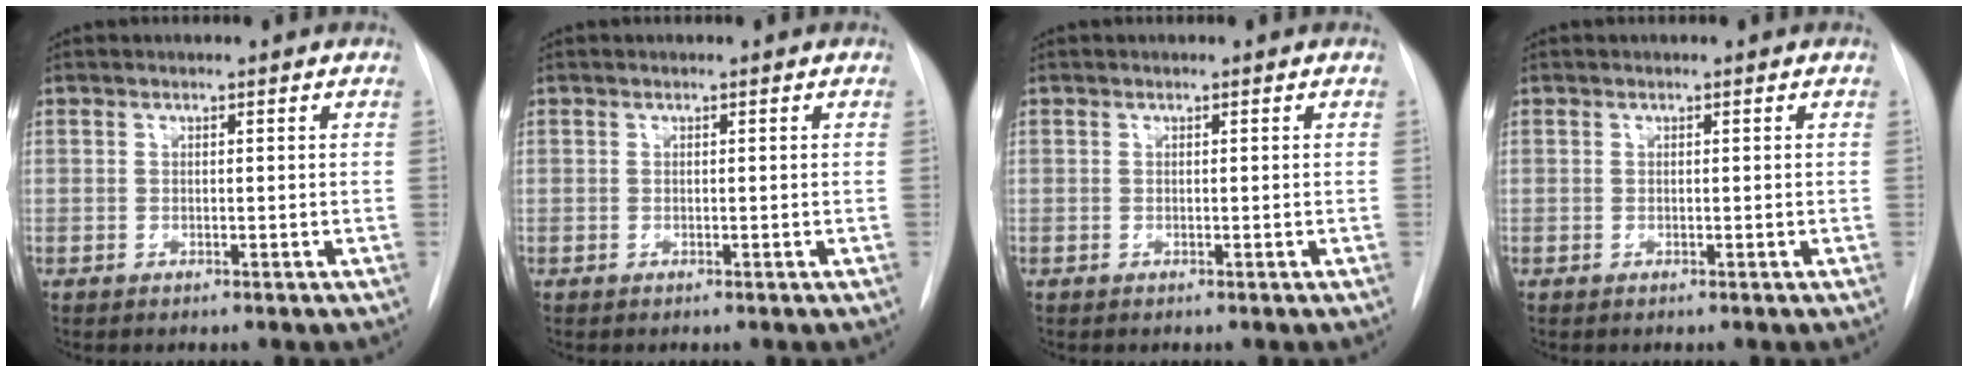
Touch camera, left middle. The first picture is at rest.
{"total": 0.0}
{"total": 0.0}
{"total": 0.0}